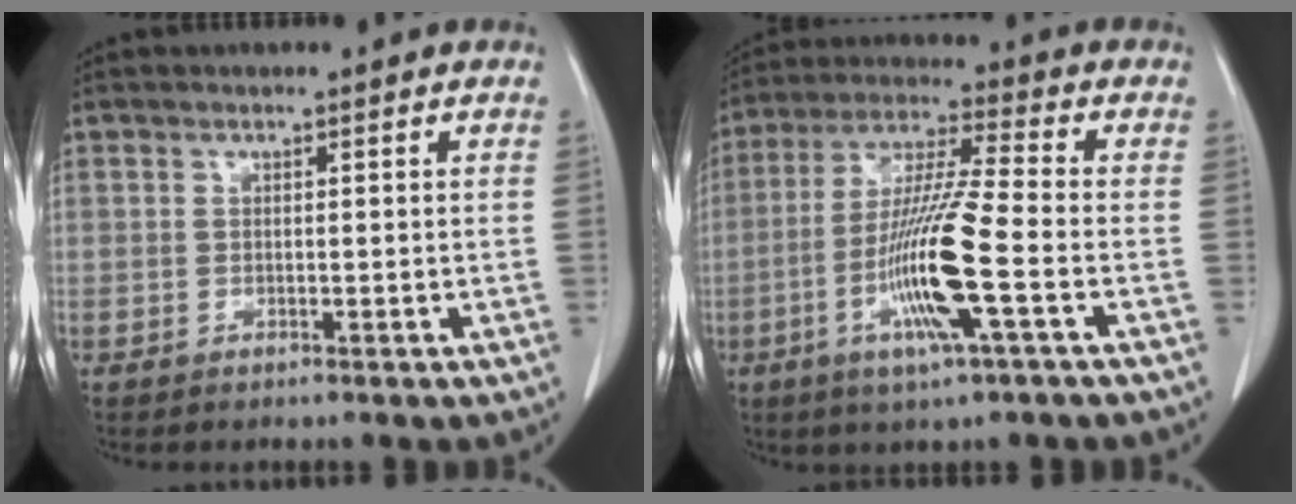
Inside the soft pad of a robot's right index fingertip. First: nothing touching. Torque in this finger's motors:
{"motor_torque": [2.14, 0.00, 0.42, 0.12]}